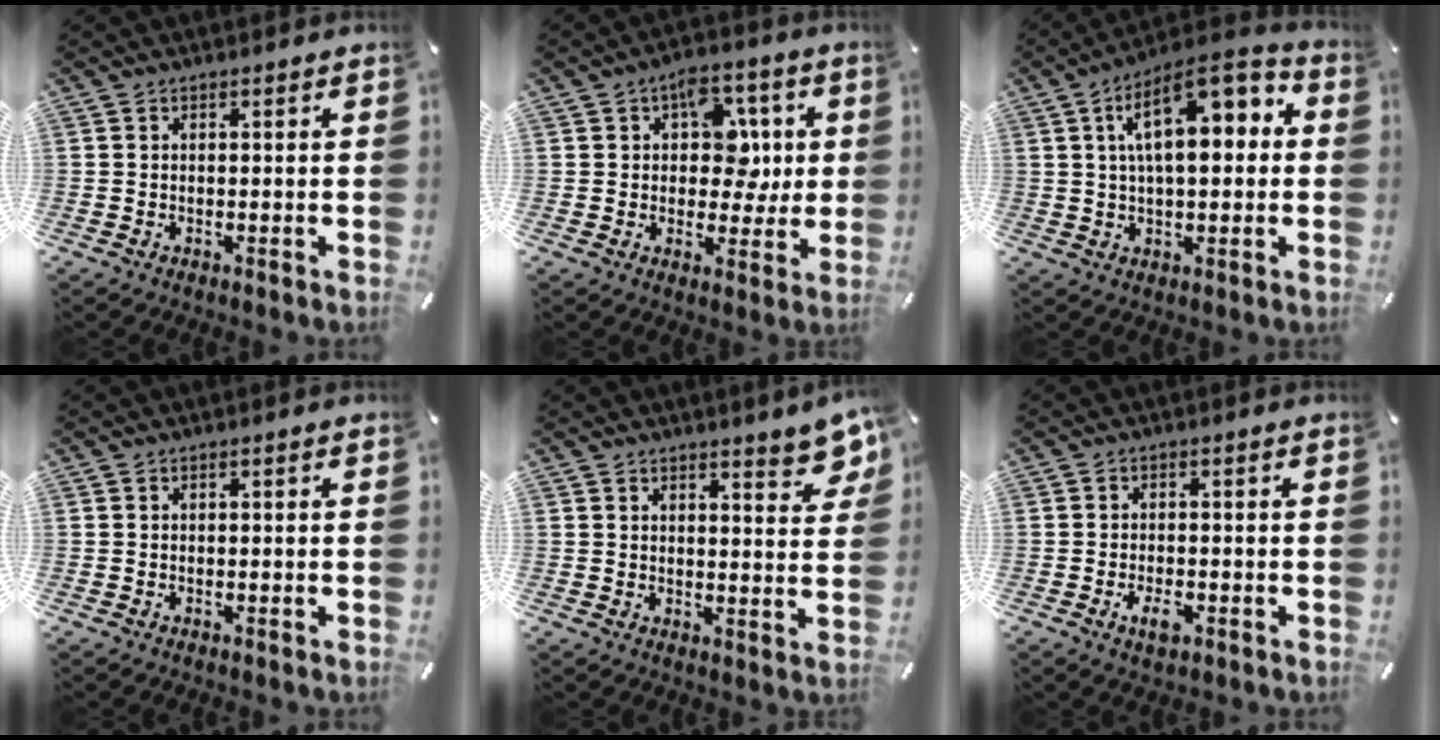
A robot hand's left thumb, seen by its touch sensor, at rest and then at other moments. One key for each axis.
{"total": 10.8, "fx": 2.3, "fy": 8.1, "fz": 6.6, "tx": -0.080, "ty": -0.002, "tz": 0.039}
{"total": 13.7, "fx": 4.2, "fy": 6.3, "fz": 11.5, "tx": -0.177, "ty": -0.011, "tz": 0.070}
{"total": 0.0}
{"total": 5.8, "fx": 4.7, "fy": 1.4, "fz": 3.0, "tx": -0.031, "ty": -0.034, "tz": 0.079}
{"total": 3.5, "fx": -1.5, "fy": 1.7, "fz": 2.7, "tx": -0.058, "ty": 0.002, "tz": -0.027}